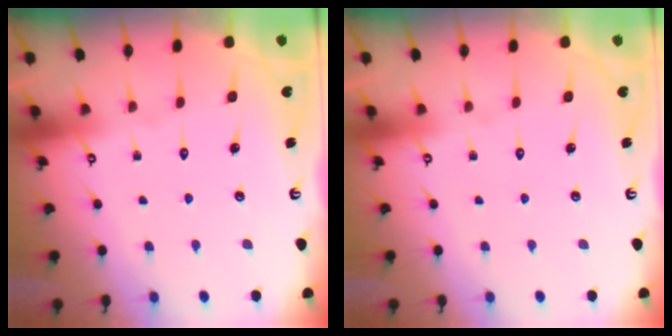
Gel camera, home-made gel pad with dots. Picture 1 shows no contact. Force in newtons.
{"total": 0.0}